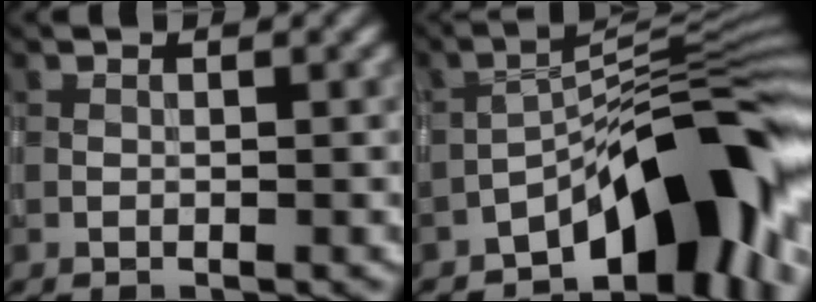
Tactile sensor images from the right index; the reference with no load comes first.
{"total": 11.1, "force": [-6.1, 4.1, 8.3], "torque": [-0.093, 0.021, -0.111]}